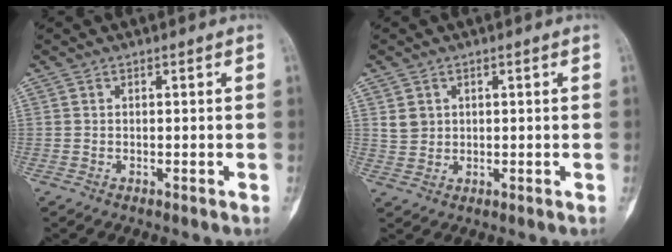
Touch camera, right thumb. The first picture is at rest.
{"total": 2.9, "force": [1.0, 2.5, 1.1], "torque": [-0.011, -0.004, 0.027]}